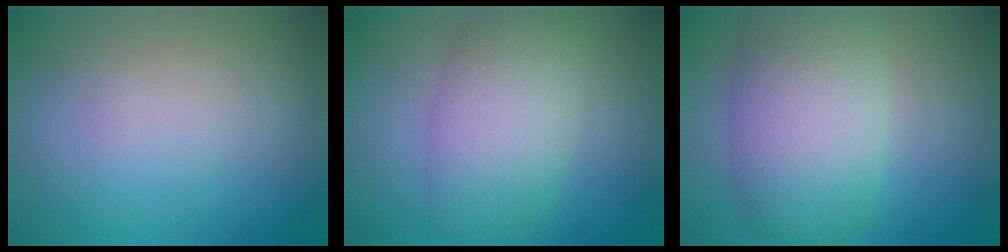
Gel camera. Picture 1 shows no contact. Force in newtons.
{"total": 6.2, "press": 6.2, "slide": 0.1}
{"total": 8.3, "press": 8.2, "slide": 0.3}